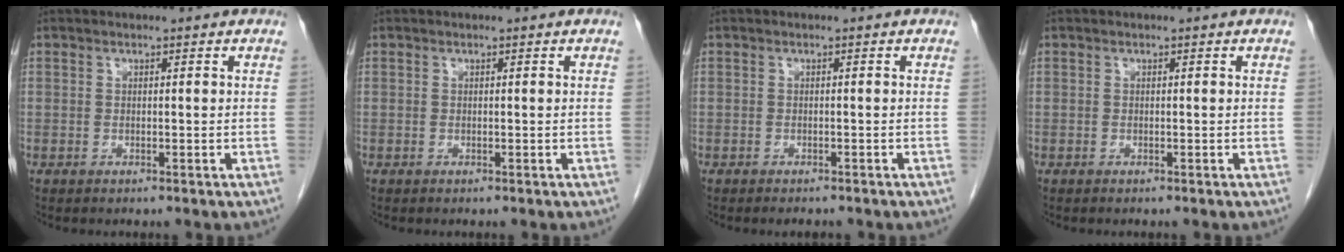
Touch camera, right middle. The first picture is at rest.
{"total": 0.0}
{"total": 1.9, "force": [-1.7, 0.5, 0.8], "torque": [-0.013, -0.004, -0.017]}
{"total": 0.0}